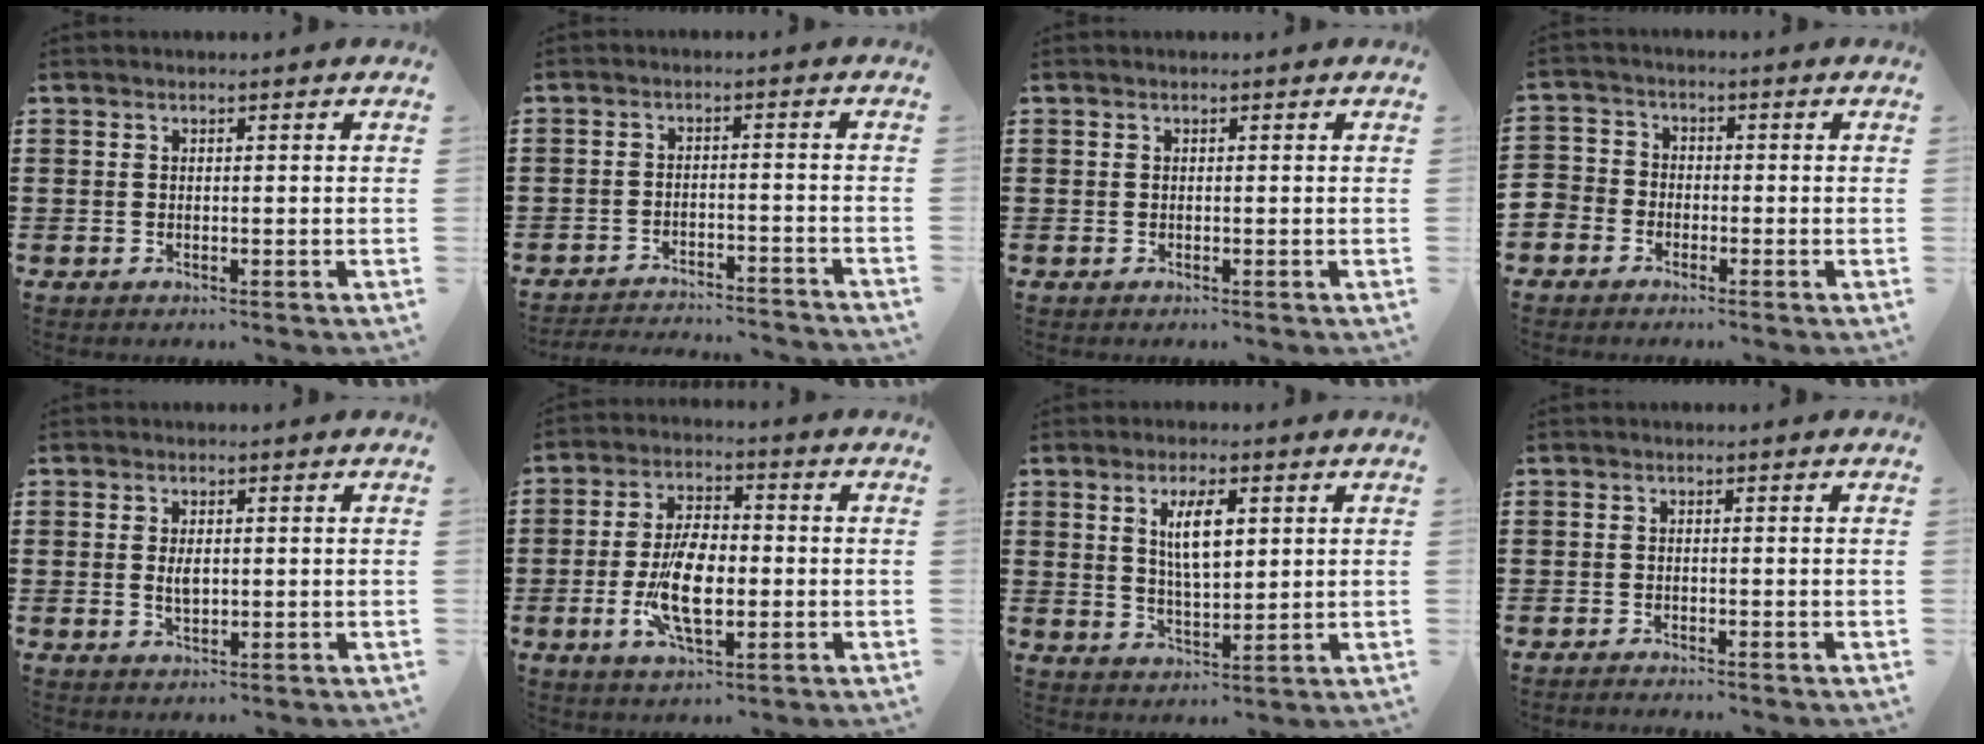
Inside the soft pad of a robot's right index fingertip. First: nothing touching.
{"total": 3.3, "force": [-3.2, -0.1, 0.2], "torque": [-0.009, 0.000, -0.070]}
{"total": 0.0}
{"total": 3.1, "force": [-2.3, 2.0, -0.1], "torque": [-0.018, 0.002, -0.054]}
{"total": 2.7, "force": [0.1, 1.3, 2.3], "torque": [-0.047, 0.003, 0.002]}
{"total": 9.7, "force": [-1.7, 4.4, 8.4], "torque": [-0.184, -0.005, -0.034]}
{"total": 6.1, "force": [1.8, 2.1, 5.4], "torque": [-0.097, 0.000, 0.026]}
{"total": 0.9, "force": [-0.9, -0.1, 0.0], "torque": [-0.001, -0.002, -0.019]}